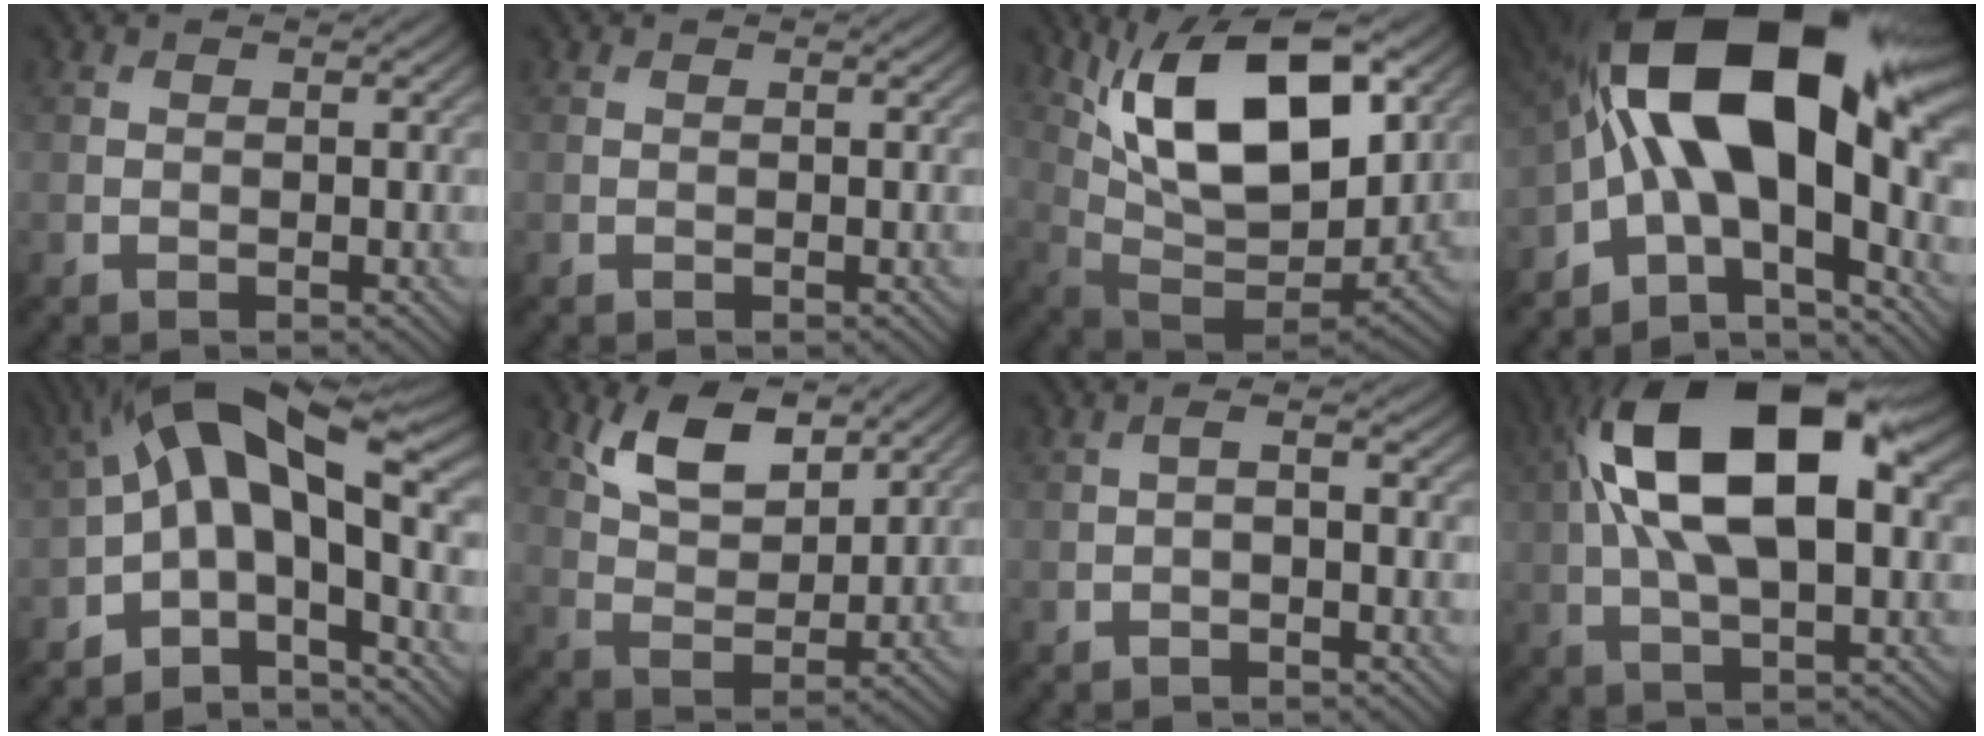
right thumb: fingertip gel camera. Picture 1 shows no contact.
{"total": 0.0}
{"total": 17.5, "force": [6.9, 8.4, 13.7], "torque": [-0.233, 0.017, 0.111]}
{"total": 19.4, "force": [0.0, 9.4, 17.0], "torque": [-0.297, 0.022, -0.014]}
{"total": 13.8, "force": [-0.8, 5.6, 12.6], "torque": [-0.218, 0.023, -0.031]}
{"total": 8.2, "force": [4.9, 3.9, 5.4], "torque": [-0.110, -0.004, 0.094]}
{"total": 1.3, "force": [-0.6, 0.4, 1.1], "torque": [-0.022, 0.000, -0.015]}
{"total": 17.1, "force": [3.5, 7.9, 14.7], "torque": [-0.267, 0.029, 0.042]}